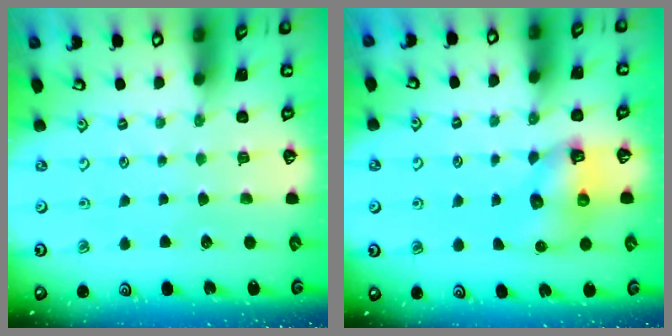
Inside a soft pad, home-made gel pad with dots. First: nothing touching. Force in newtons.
{"total": 7.3, "press": 7.3, "slide": 0.9}